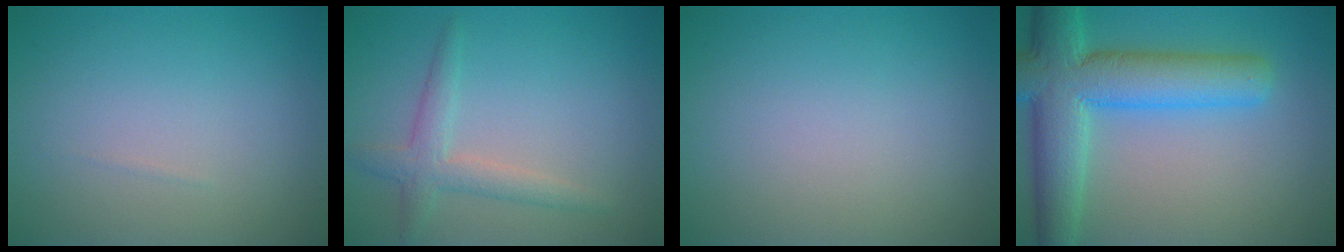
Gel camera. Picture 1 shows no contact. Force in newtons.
{"total": 2.7, "press": 2.7, "slide": 0.1}
{"total": 0.0}
{"total": 9.0, "press": 9.0, "slide": 0.3}